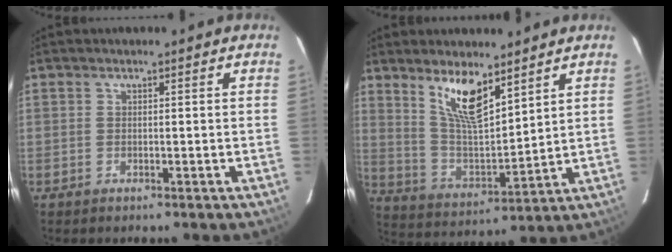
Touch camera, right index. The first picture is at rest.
{"total": 11.3, "force": [7.3, 3.4, 7.8], "torque": [-0.146, -0.004, 0.151]}